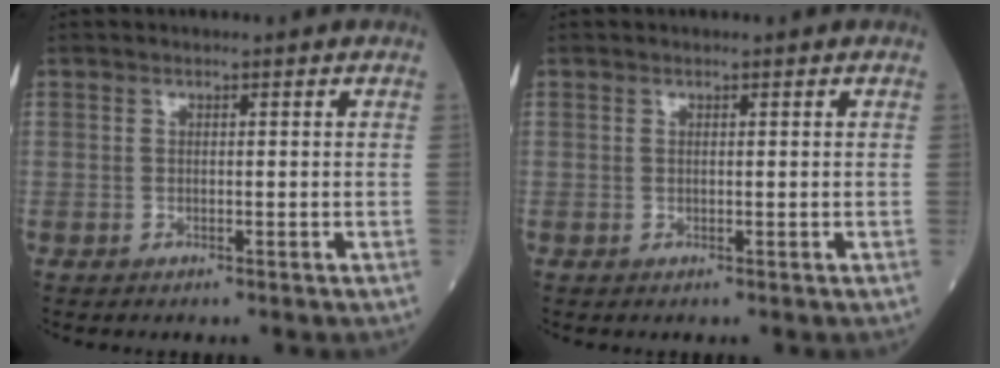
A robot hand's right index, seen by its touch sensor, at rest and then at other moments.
{"total": 0.0}